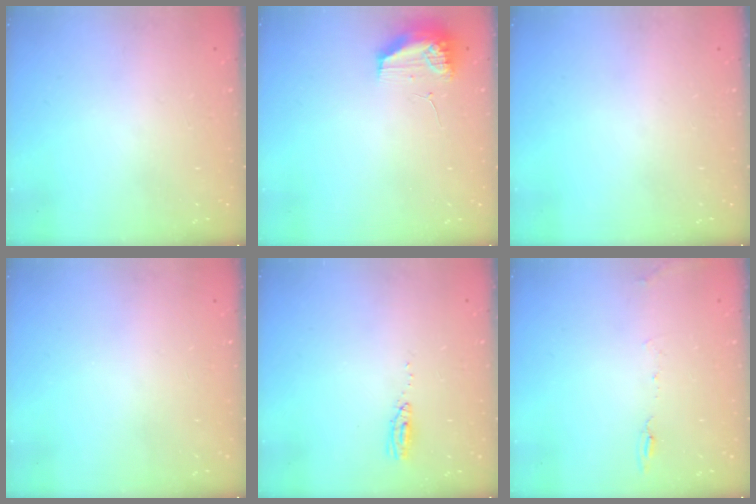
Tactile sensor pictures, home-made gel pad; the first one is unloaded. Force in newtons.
{"total": 9.9, "press": 9.9, "slide": 0.6}
{"total": 0.0}
{"total": 2.7, "press": 2.0, "slide": 1.8}
{"total": 4.1, "press": 4.0, "slide": 1.0}
{"total": 7.5, "press": 7.4, "slide": 0.8}